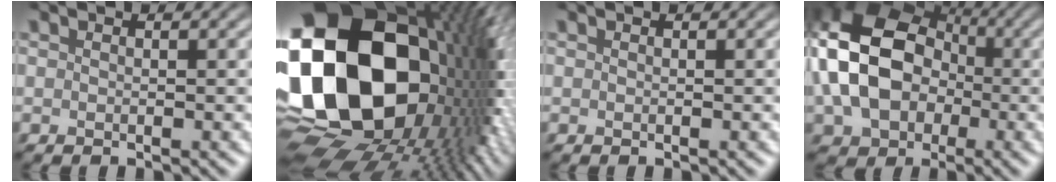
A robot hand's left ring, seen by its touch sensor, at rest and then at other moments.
{"total": 22.1, "force": [0.7, 15.9, 15.3], "torque": [-0.330, -0.030, 0.041]}
{"total": 0.0}
{"total": 13.2, "force": [-0.8, 9.8, 8.9], "torque": [-0.158, 0.001, -0.033]}